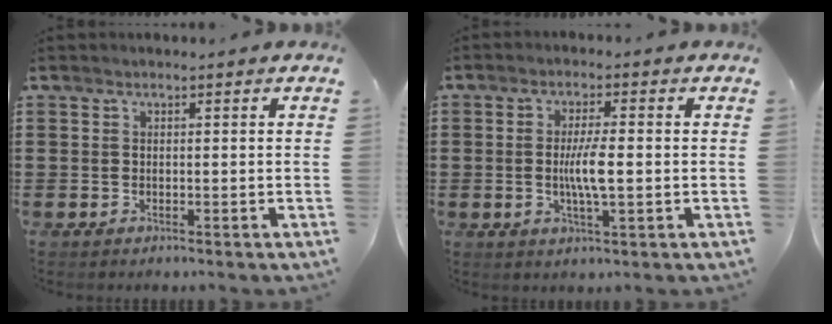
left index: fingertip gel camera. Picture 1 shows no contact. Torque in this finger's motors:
{"motor_torque": [1.01, 0.50, 0.46, 0.16]}